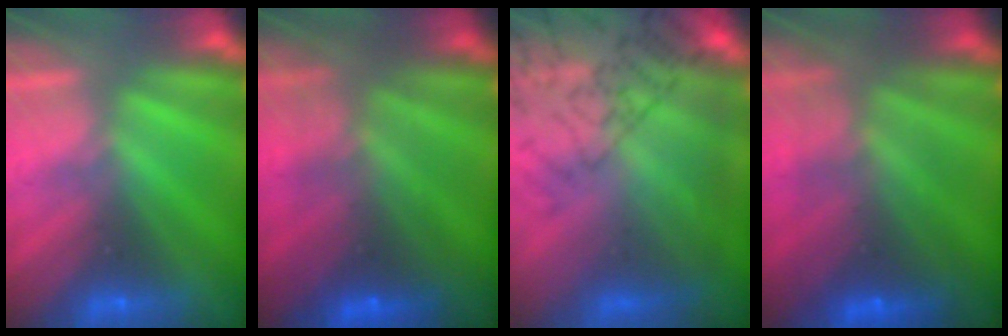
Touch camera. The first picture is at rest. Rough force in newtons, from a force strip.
{"total": 5.6}
{"total": 7.6}
{"total": 7.4}